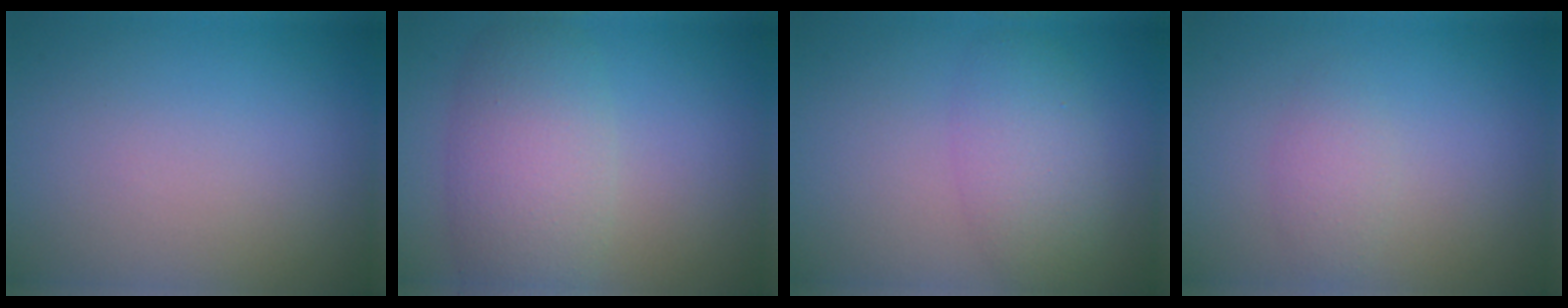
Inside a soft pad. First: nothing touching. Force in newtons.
{"total": 6.1, "press": 6.1, "slide": 0.5}
{"total": 3.7, "press": 3.7, "slide": 0.1}
{"total": 1.8, "press": 1.8, "slide": 0.0}